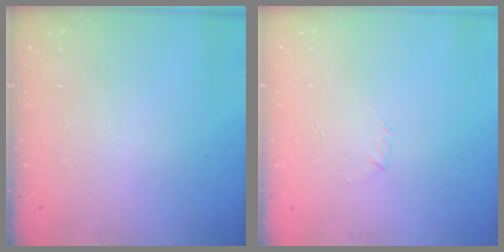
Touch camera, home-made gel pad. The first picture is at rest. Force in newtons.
{"total": 2.9, "press": 2.8, "slide": 0.8}